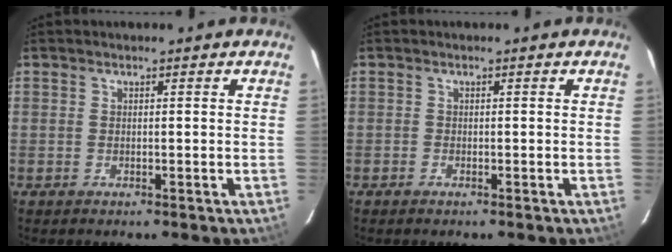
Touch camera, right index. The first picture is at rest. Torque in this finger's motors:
{"motor_torque": [0.15, -0.11, -0.07, -0.01]}